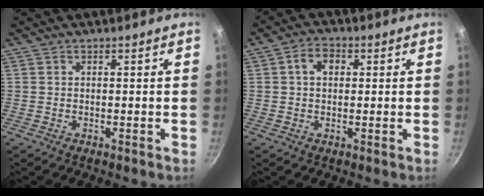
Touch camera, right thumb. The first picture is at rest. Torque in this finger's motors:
{"motor_torque": [-0.01, 1.35, 0.52, -0.15, 0.02]}